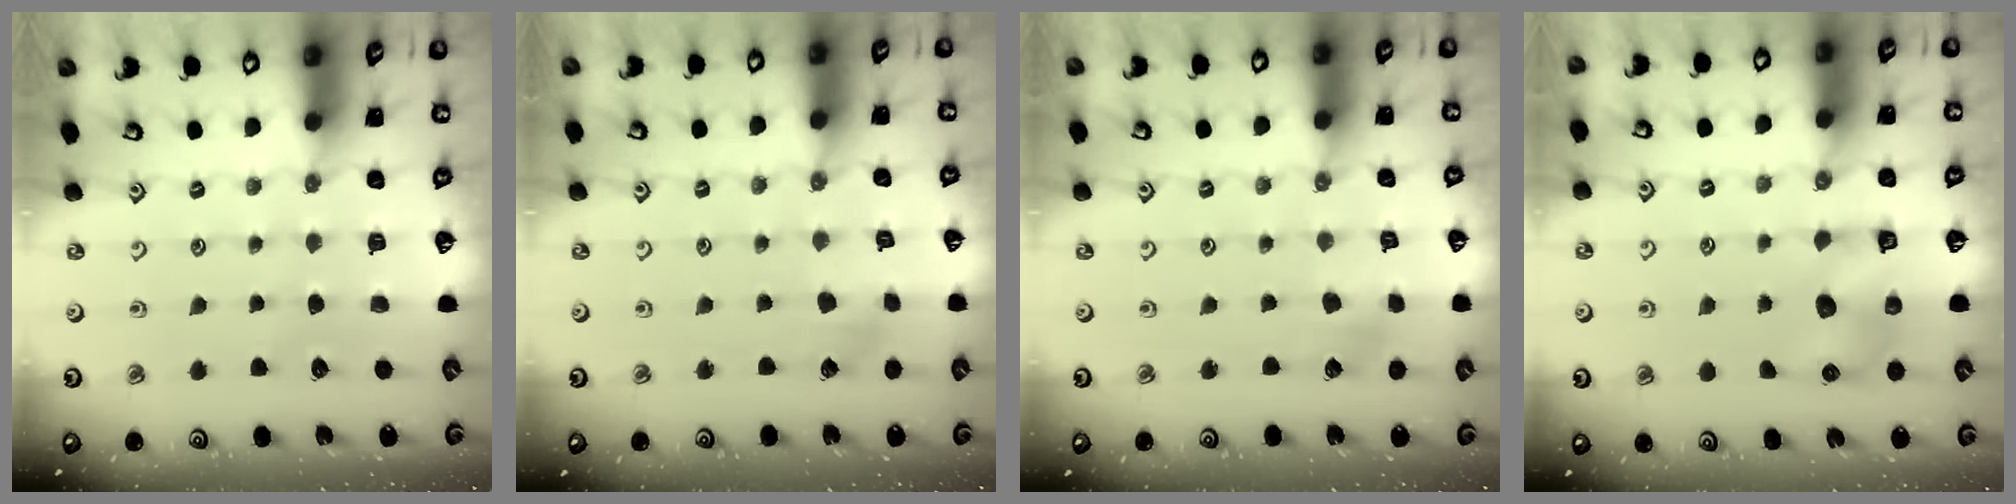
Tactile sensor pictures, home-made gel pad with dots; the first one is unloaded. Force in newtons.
{"total": 2.3, "press": 2.2, "slide": 0.3}
{"total": 2.7, "press": 2.6, "slide": 0.5}
{"total": 7.2, "press": 7.2, "slide": 0.2}